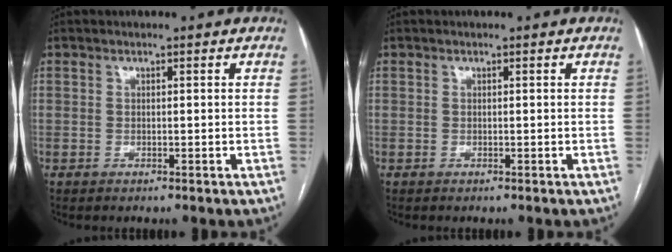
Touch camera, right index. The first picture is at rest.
{"total": 0.0}